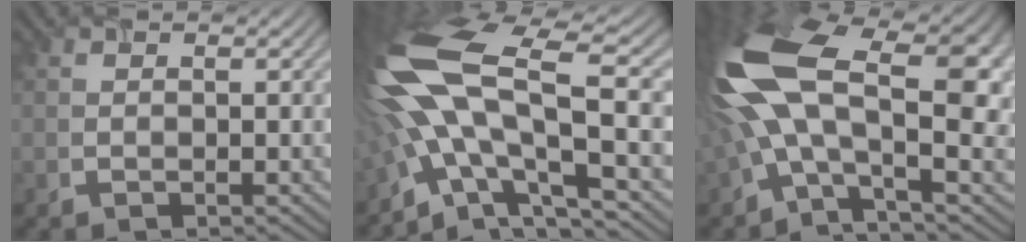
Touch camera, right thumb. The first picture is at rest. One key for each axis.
{"total": 17.4, "fx": -2.3, "fy": 6.6, "fz": 16.0, "tx": -0.344, "ty": -0.001, "tz": -0.038}
{"total": 17.0, "fx": 1.0, "fy": 7.3, "fz": 15.3, "tx": -0.321, "ty": 0.014, "tz": 0.011}